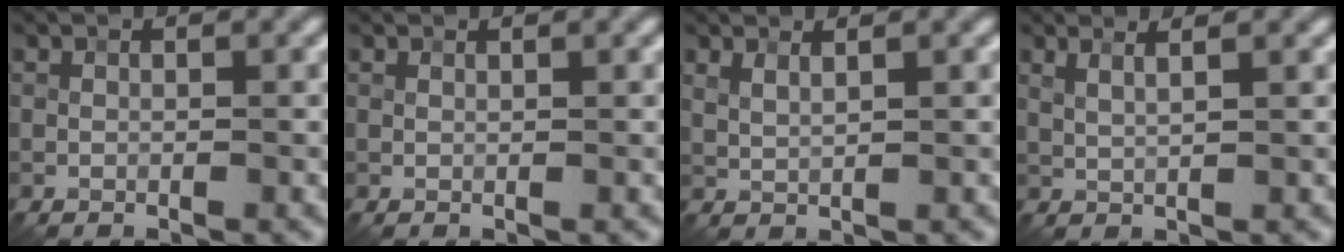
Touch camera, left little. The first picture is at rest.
{"total": 0.6, "force": [0.6, 0.0, 0.3], "torque": [-0.006, -0.003, 0.004]}
{"total": 1.6, "force": [1.1, 0.4, 1.0], "torque": [-0.024, -0.003, 0.023]}
{"total": 3.0, "force": [1.8, 1.0, 2.1], "torque": [-0.020, 0.008, 0.012]}